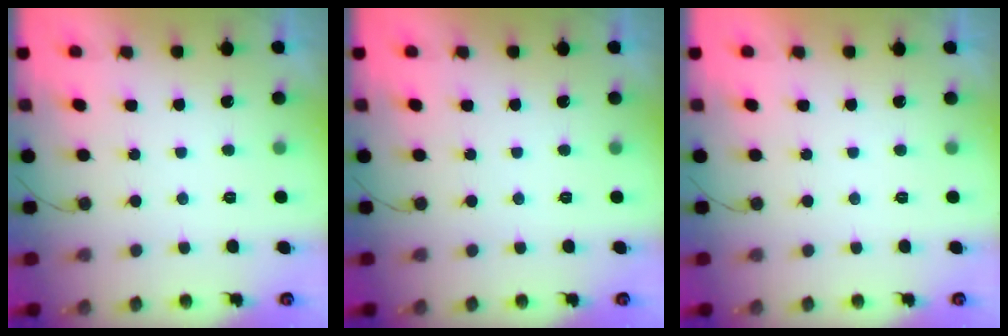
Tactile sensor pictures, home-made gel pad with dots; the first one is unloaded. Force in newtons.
{"total": 0.0}
{"total": 1.8, "press": 1.8, "slide": 0.1}